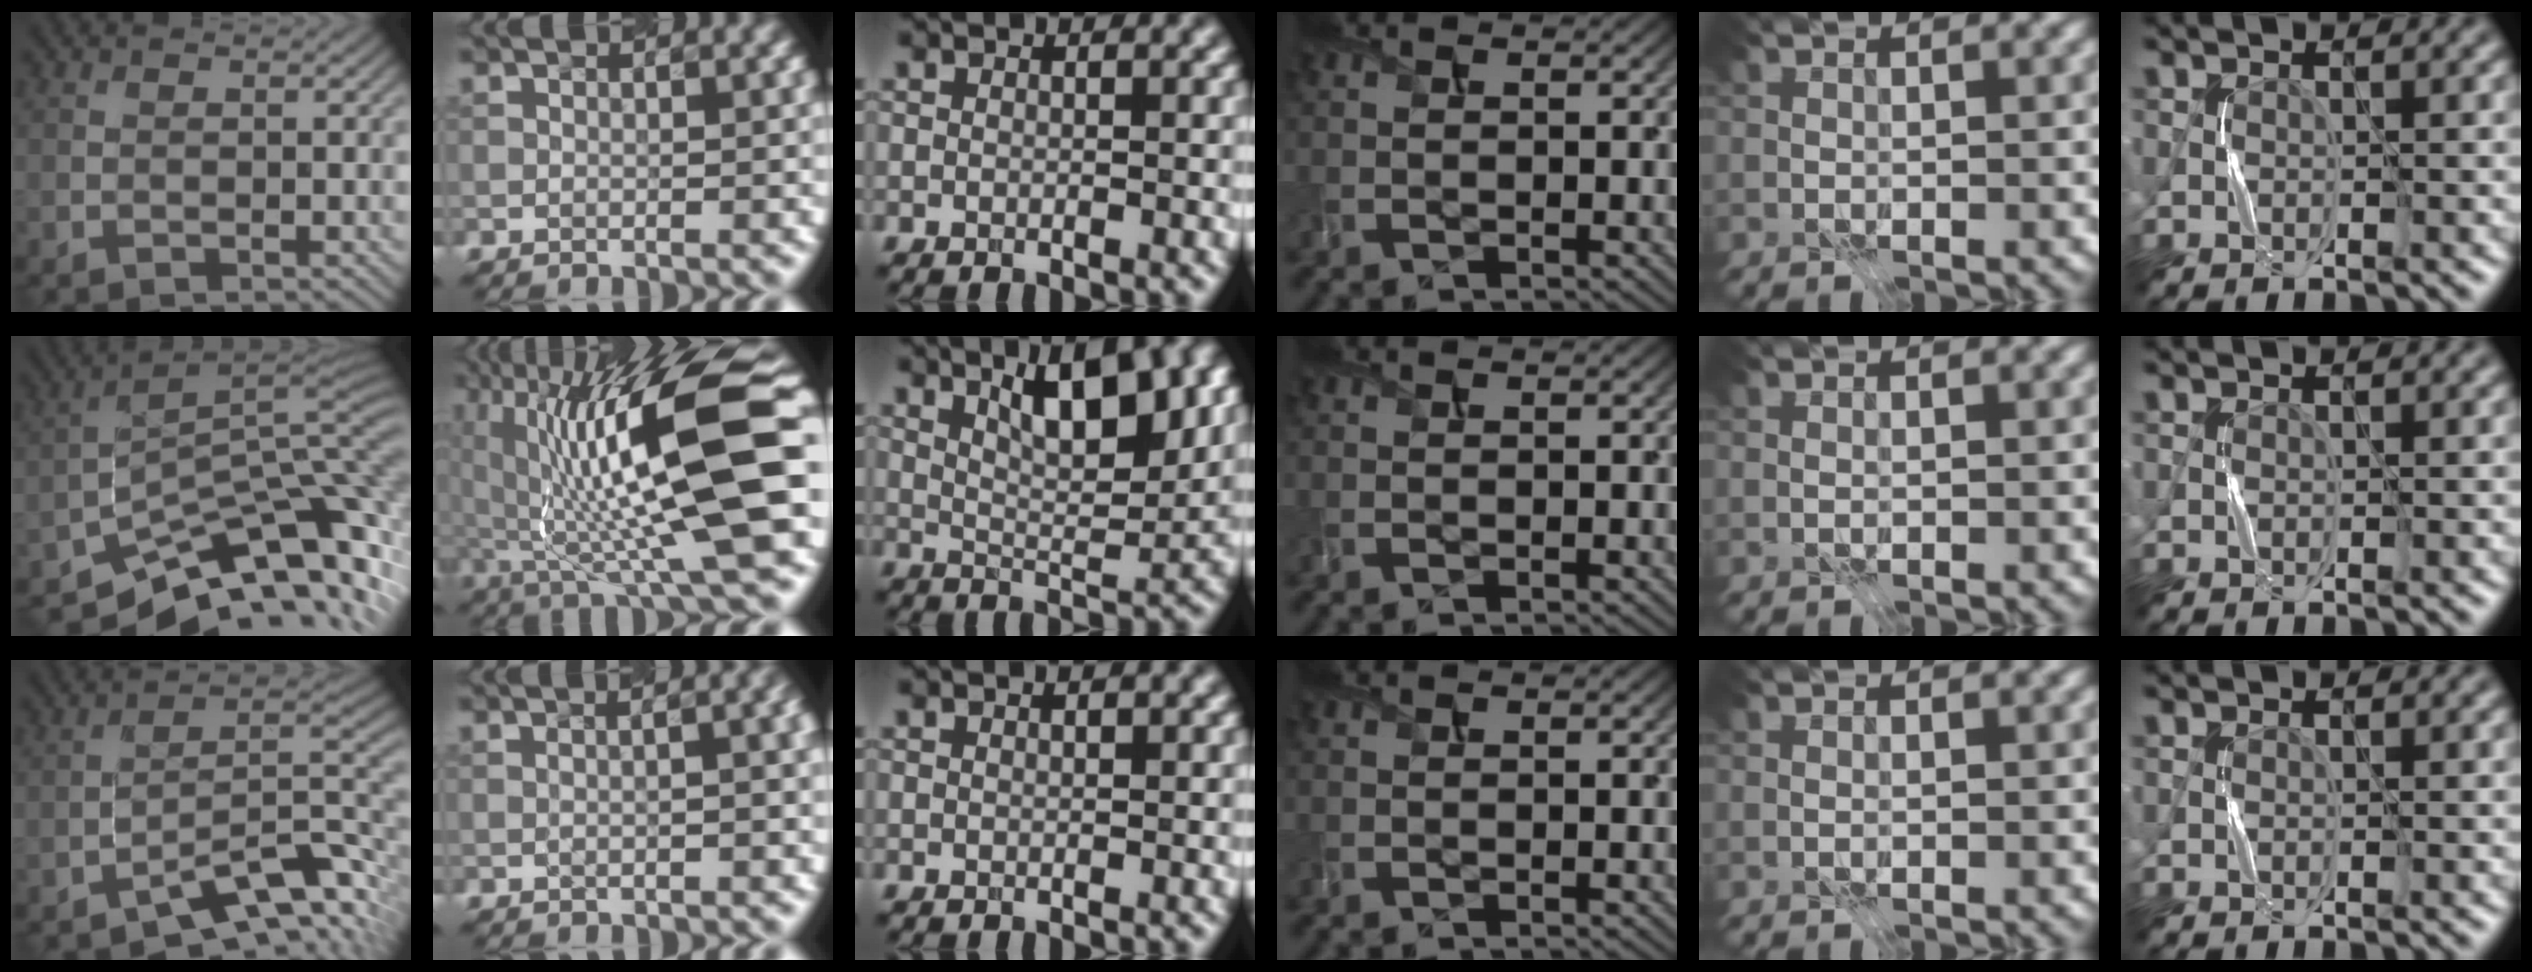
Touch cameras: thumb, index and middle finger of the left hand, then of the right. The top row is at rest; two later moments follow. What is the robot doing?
{"motion": "press", "object": "syringe"}